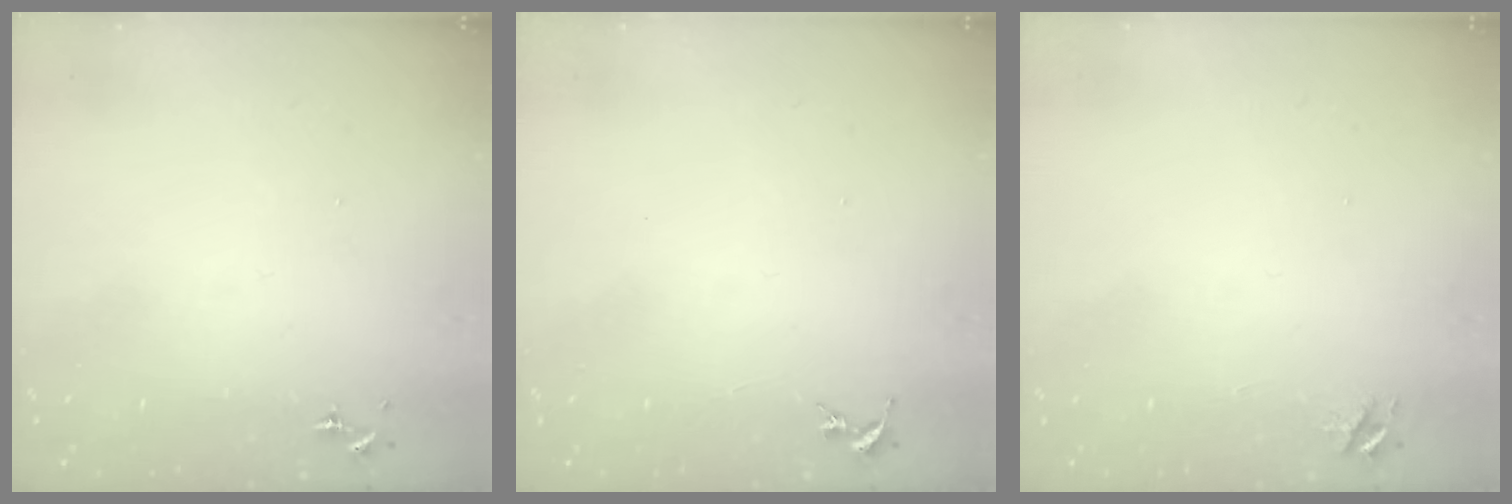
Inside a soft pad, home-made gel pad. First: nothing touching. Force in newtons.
{"total": 0.0}
{"total": 4.0, "press": 3.9, "slide": 0.4}